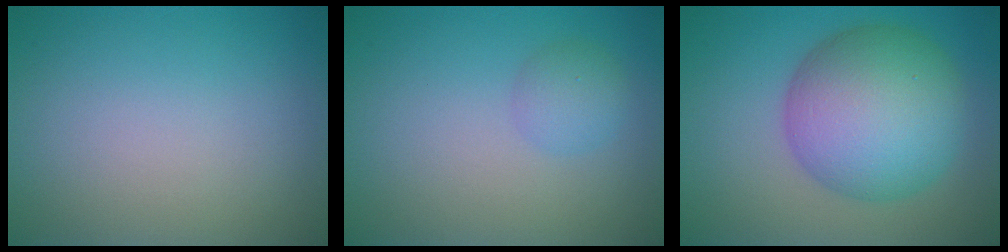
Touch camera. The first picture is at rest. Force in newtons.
{"total": 1.9, "press": 1.9, "slide": 0.1}
{"total": 10.6, "press": 10.6, "slide": 0.2}